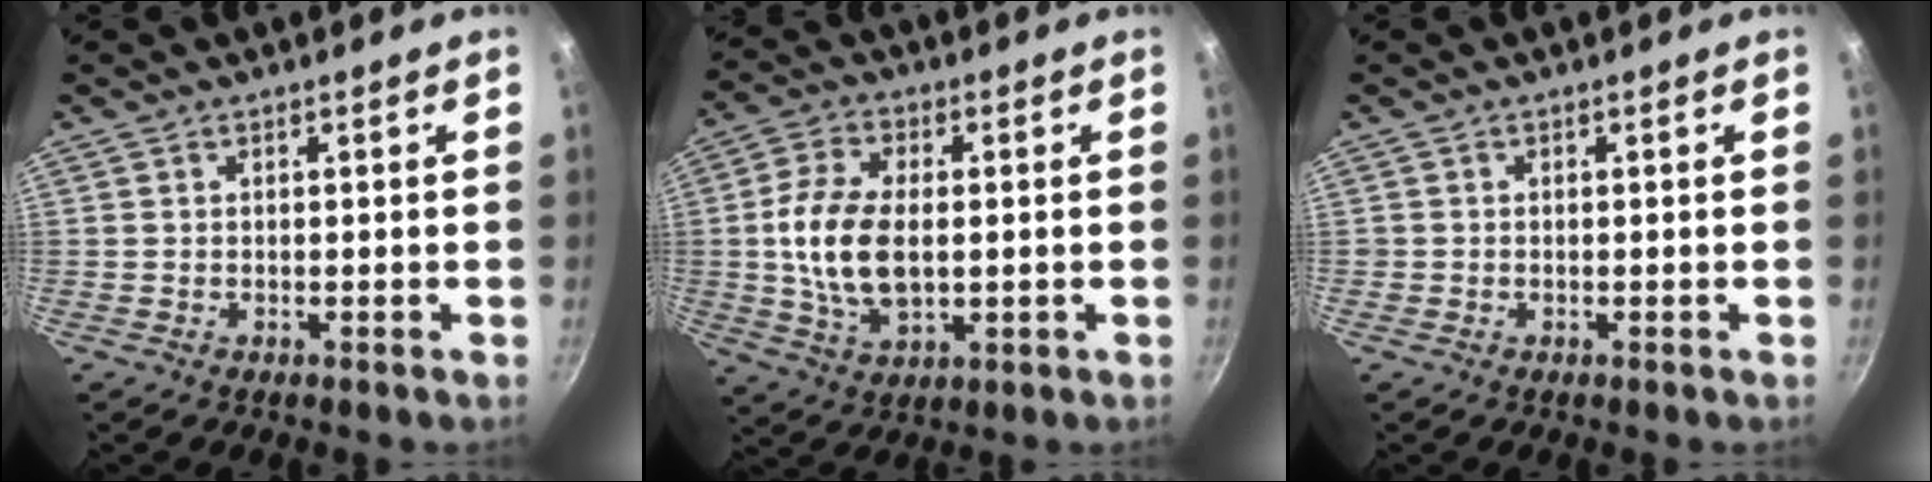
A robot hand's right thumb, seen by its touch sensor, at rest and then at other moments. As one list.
[{"total": 12.9, "force": [0.0, 7.5, 10.5], "torque": [-0.195, 0.007, 0.001]}, {"total": 0.7, "force": [-0.2, 0.6, 0.1], "torque": [0.000, 0.001, -0.004]}]